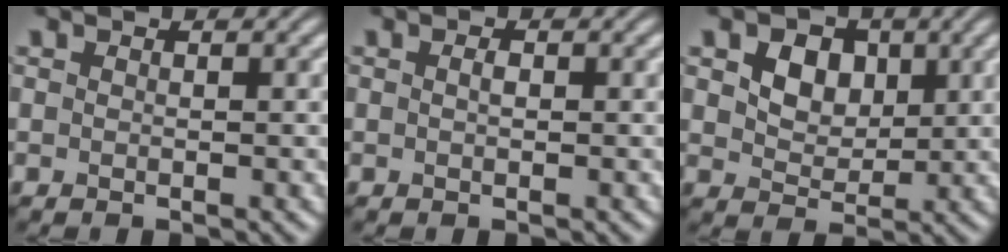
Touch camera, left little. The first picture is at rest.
{"total": 0.7, "force": [0.1, 0.3, 0.6], "torque": [-0.014, 0.002, 0.001]}
{"total": 4.8, "force": [1.8, 3.5, 2.8], "torque": [-0.066, -0.004, 0.029]}